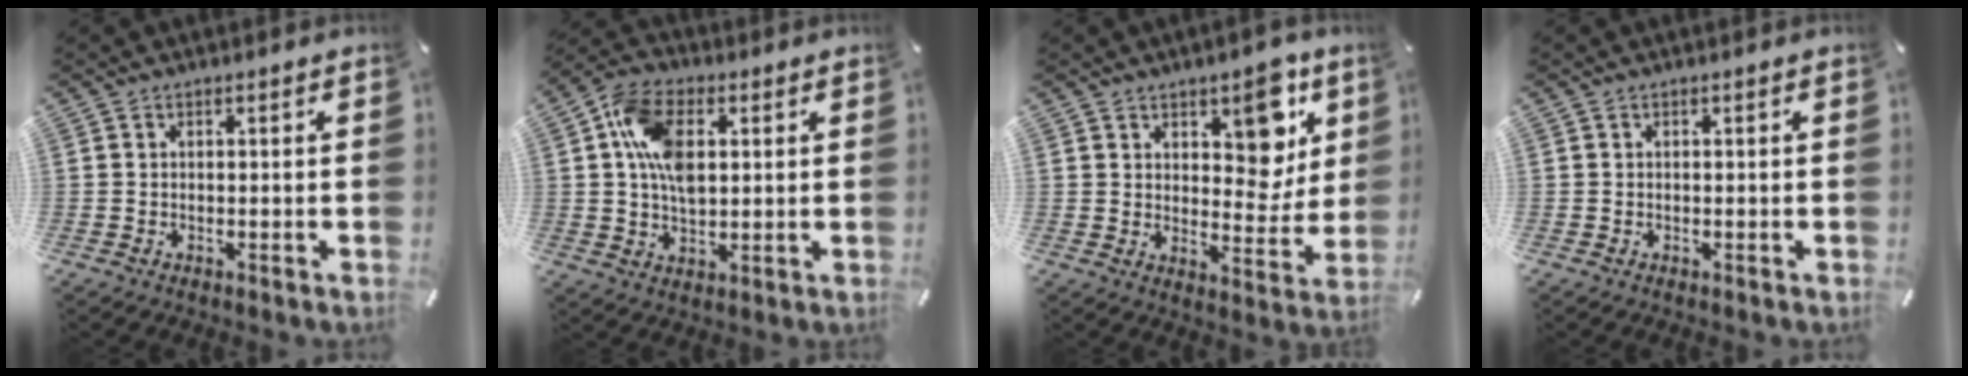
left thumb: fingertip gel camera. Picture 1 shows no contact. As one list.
[{"total": 11.9, "force": [2.5, 7.7, 8.7], "torque": [-0.188, 0.006, 0.045]}, {"total": 11.4, "force": [6.1, 6.8, 6.8], "torque": [-0.055, -0.048, 0.099]}, {"total": 0.0}]